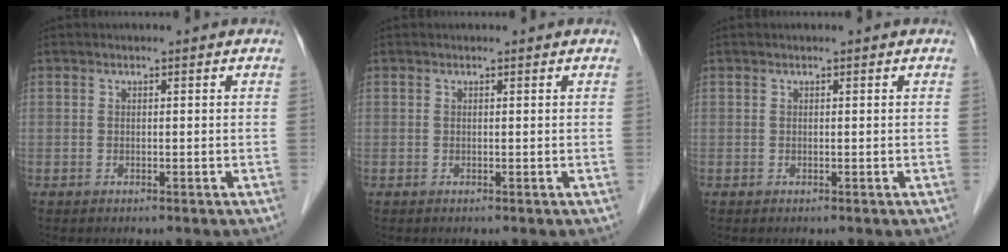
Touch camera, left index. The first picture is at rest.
{"total": 0.0}
{"total": 0.0}